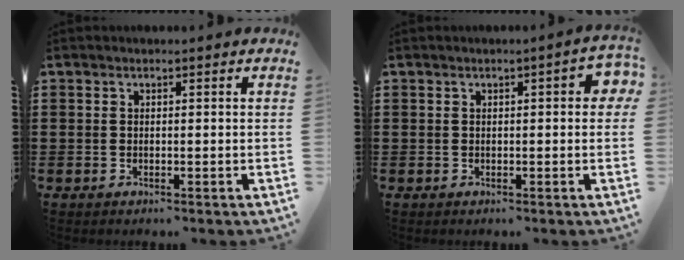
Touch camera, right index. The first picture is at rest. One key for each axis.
{"total": 2.2, "fx": 0.2, "fy": 0.5, "fz": 2.2, "tx": -0.032, "ty": 0.001, "tz": -0.001}